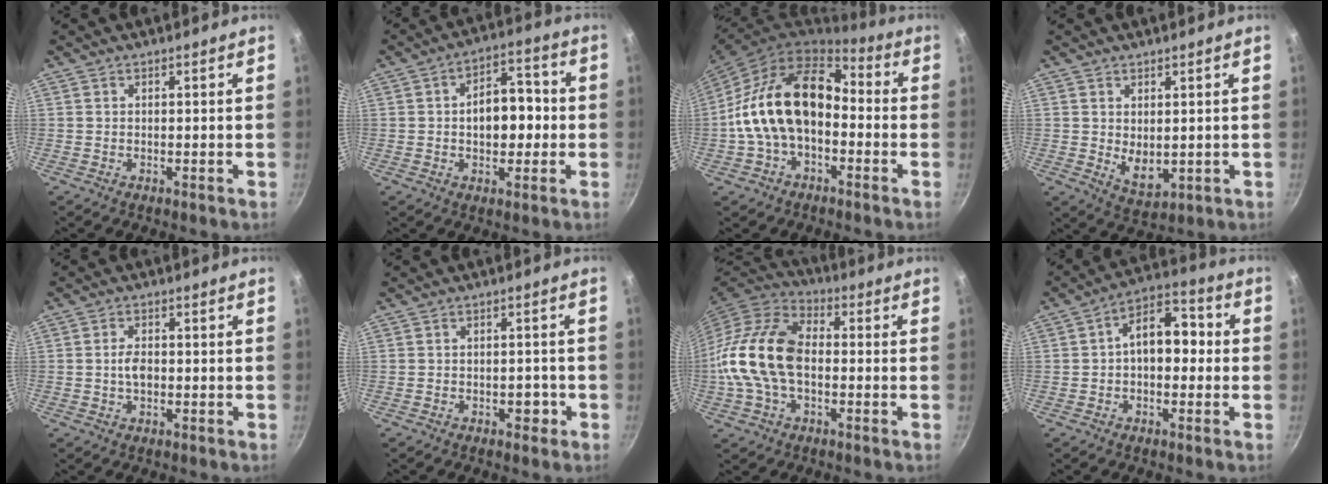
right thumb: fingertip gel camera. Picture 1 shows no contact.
{"total": 10.3, "force": [-0.5, 6.6, 7.9], "torque": [-0.072, 0.023, -0.015]}
{"total": 17.9, "force": [-1.5, 11.6, 13.5], "torque": [-0.218, 0.053, -0.038]}
{"total": 5.4, "force": [0.7, 3.3, 4.2], "torque": [-0.058, -0.019, 0.023]}
{"total": 3.3, "force": [-0.4, 1.9, 2.6], "torque": [-0.046, 0.009, -0.008]}
{"total": 2.6, "force": [-1.2, 1.8, 1.4], "torque": [-0.001, 0.019, -0.012]}
{"total": 18.2, "force": [-1.6, 11.5, 13.9], "torque": [-0.257, 0.035, -0.045]}
{"total": 10.3, "force": [-0.1, 6.7, 7.9], "torque": [-0.077, 0.038, -0.016]}